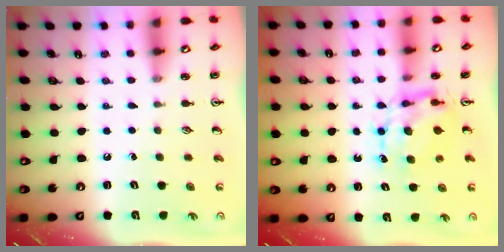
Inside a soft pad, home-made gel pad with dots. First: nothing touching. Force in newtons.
{"total": 6.8, "press": 6.8, "slide": 0.5}